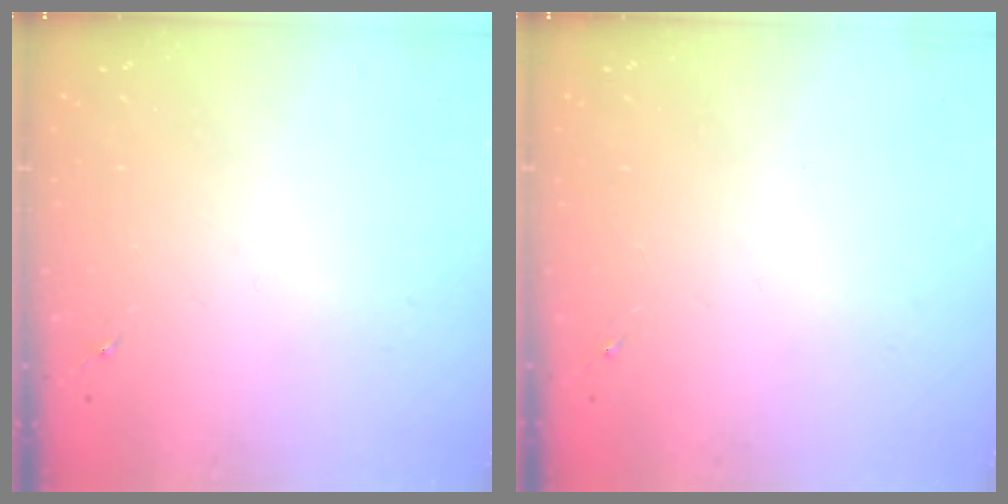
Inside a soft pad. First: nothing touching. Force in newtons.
{"total": 0.0}